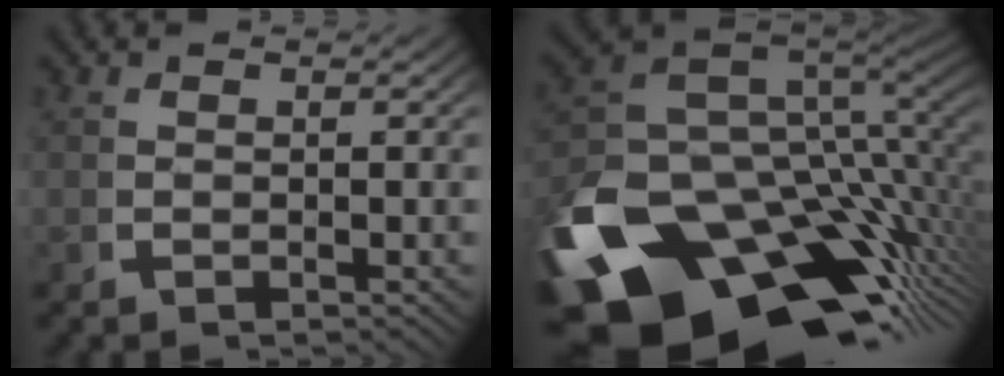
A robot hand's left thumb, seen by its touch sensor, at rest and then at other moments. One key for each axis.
{"total": 26.3, "fx": -8.2, "fy": 16.0, "fz": 19.3, "tx": -0.352, "ty": -0.071, "tz": -0.095}